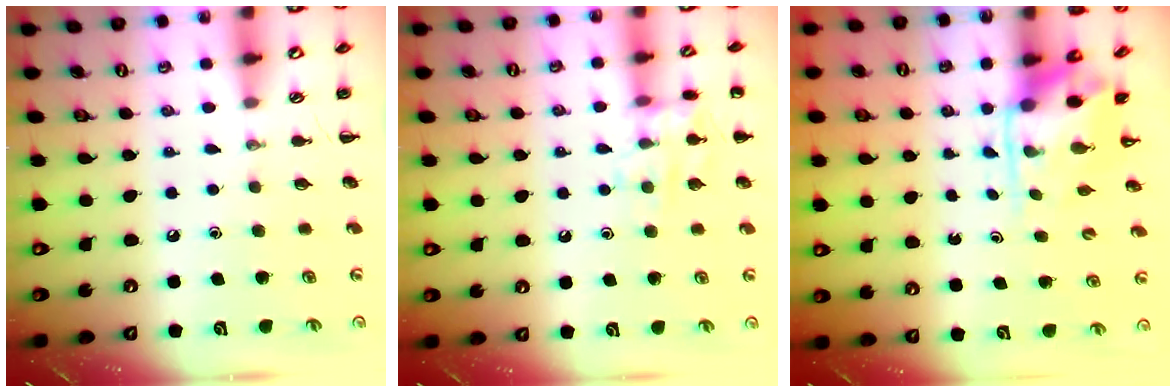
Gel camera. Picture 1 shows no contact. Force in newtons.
{"total": 10.7, "press": 10.7, "slide": 0.6}
{"total": 3.4, "press": 3.3, "slide": 0.6}